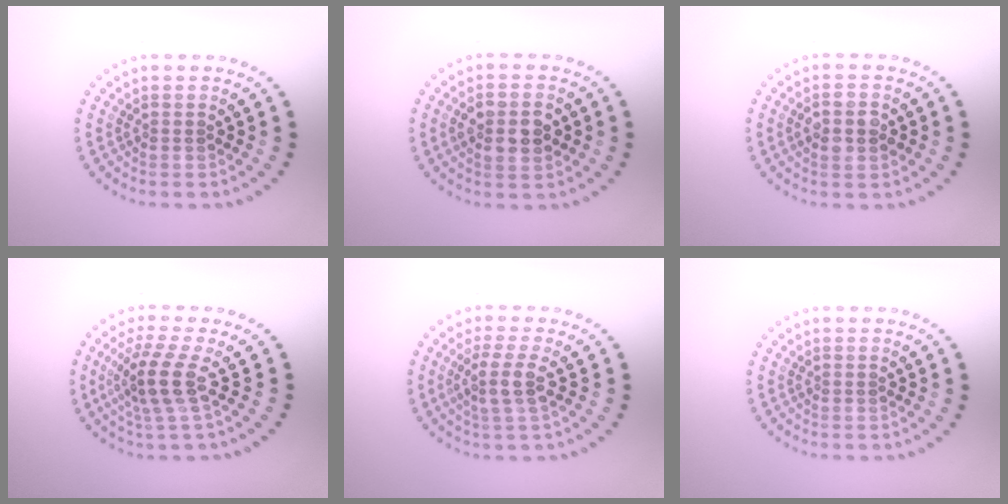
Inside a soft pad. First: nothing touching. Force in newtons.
{"total": 3.5, "press": 3.5, "slide": 0.1}
{"total": 2.8, "press": 2.8, "slide": 0.3}
{"total": 3.7, "press": 2.8, "slide": 2.4}
{"total": 2.7, "press": 2.2, "slide": 1.5}
{"total": 0.0}